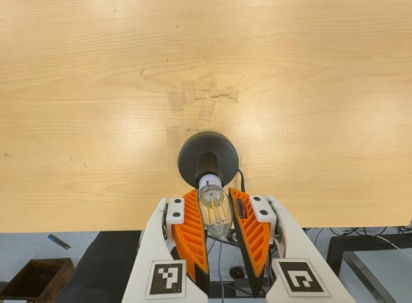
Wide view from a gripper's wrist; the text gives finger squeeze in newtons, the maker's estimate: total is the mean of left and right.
{"total": 12.8, "left": 12.9, "right": 12.8}